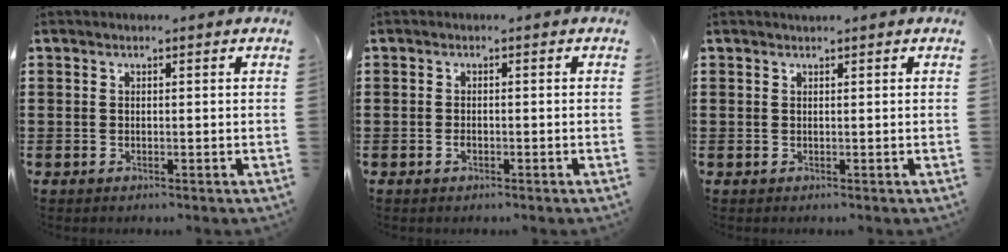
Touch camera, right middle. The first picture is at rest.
{"total": 0.9, "force": [-0.5, 0.4, 0.7], "torque": [-0.015, -0.004, -0.008]}
{"total": 0.0}